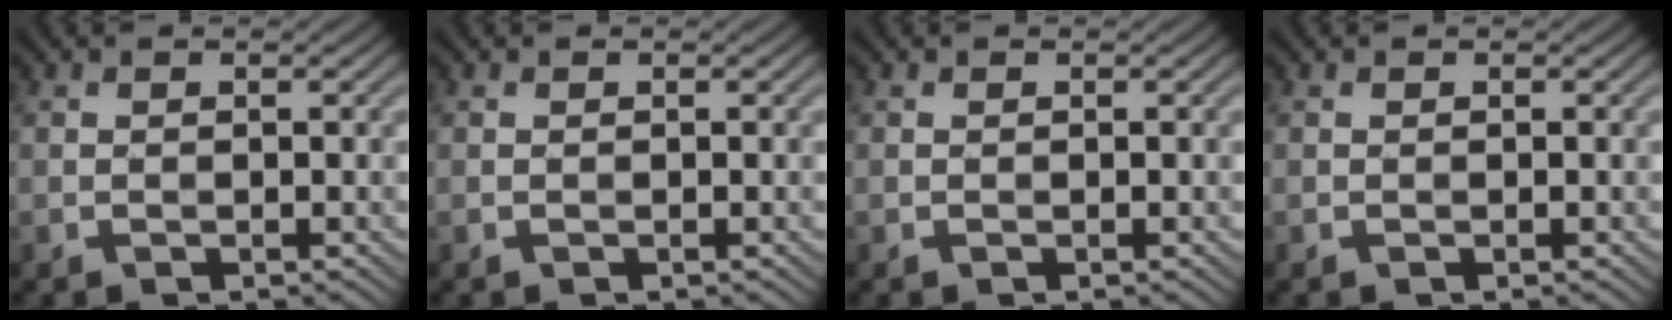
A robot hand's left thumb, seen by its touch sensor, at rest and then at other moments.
{"total": 0.0}
{"total": 0.0}
{"total": 0.0}